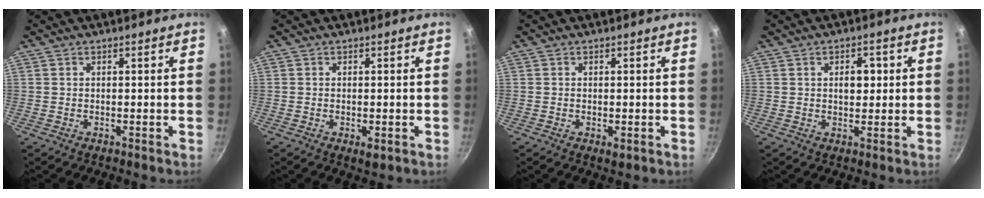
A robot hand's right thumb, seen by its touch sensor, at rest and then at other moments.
{"total": 2.1, "force": [-0.7, 0.8, 1.8], "torque": [-0.027, -0.005, -0.009]}
{"total": 1.4, "force": [-0.4, 0.6, 1.2], "torque": [-0.021, -0.005, -0.005]}
{"total": 4.1, "force": [0.8, 2.6, 3.1], "torque": [-0.028, -0.001, 0.011]}